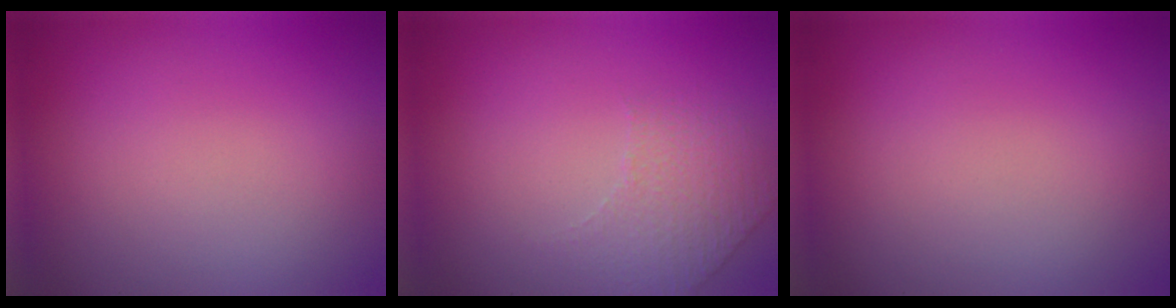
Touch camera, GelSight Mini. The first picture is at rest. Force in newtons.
{"total": 1.7, "press": 1.3, "slide": 1.1}
{"total": 0.0}